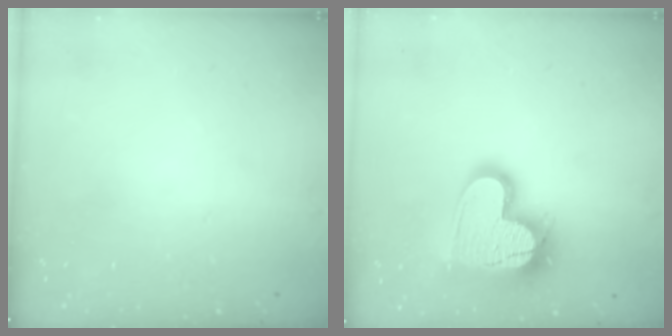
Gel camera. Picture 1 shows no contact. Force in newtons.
{"total": 18.7, "press": 18.6, "slide": 1.4}